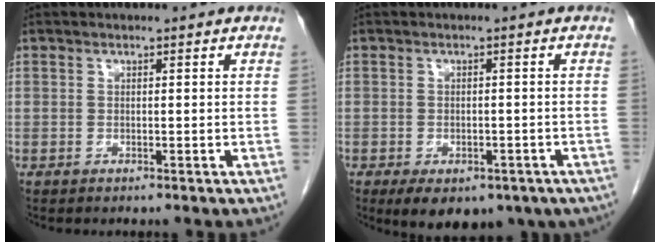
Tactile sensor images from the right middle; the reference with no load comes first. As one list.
[{"total": 11.5, "force": [-7.3, 6.1, 6.4], "torque": [-0.091, -0.004, -0.088]}]